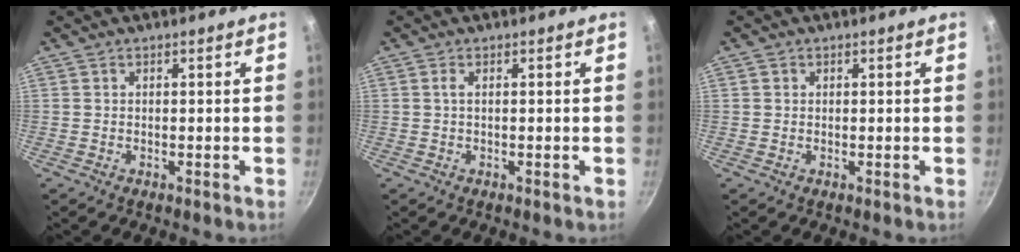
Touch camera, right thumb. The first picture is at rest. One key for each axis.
{"total": 1.0, "fx": 0.0, "fy": 0.1, "fz": 1.0, "tx": -0.024, "ty": 0.002, "tz": -0.002}
{"total": 0.8, "fx": 0.2, "fy": 0.8, "fz": 0.2, "tx": 0.000, "ty": 0.003, "tz": 0.002}